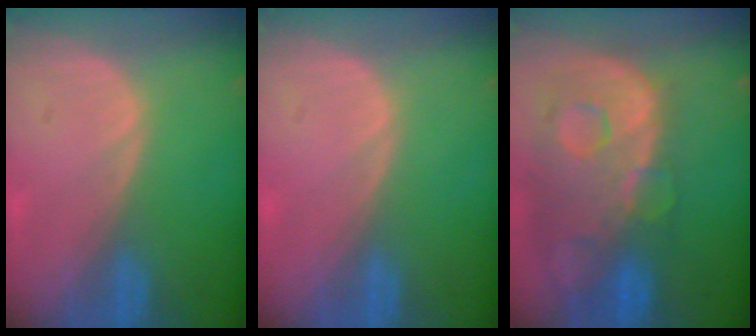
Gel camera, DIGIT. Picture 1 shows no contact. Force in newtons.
{"total": 0.0}
{"total": 13.3, "press": 10.9, "slide": 7.6}